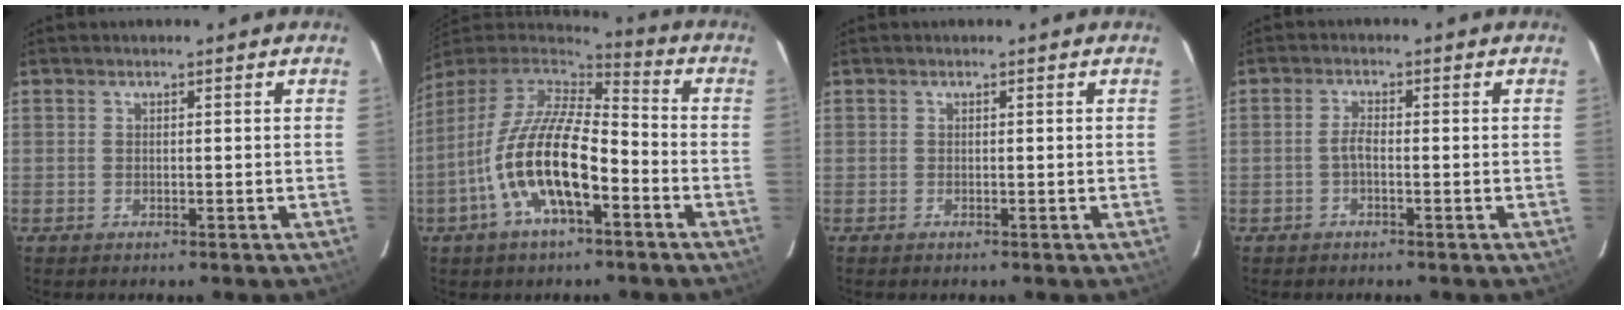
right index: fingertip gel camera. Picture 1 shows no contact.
{"total": 17.4, "force": [-6.5, 6.2, 14.9], "torque": [-0.295, -0.012, -0.127]}
{"total": 0.0}
{"total": 1.9, "force": [-0.8, 0.5, 1.6], "torque": [-0.035, 0.006, -0.018]}